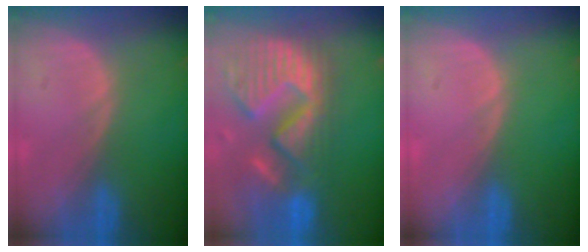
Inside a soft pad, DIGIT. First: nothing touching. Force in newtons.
{"total": 14.4, "press": 12.0, "slide": 7.9}
{"total": 0.0}